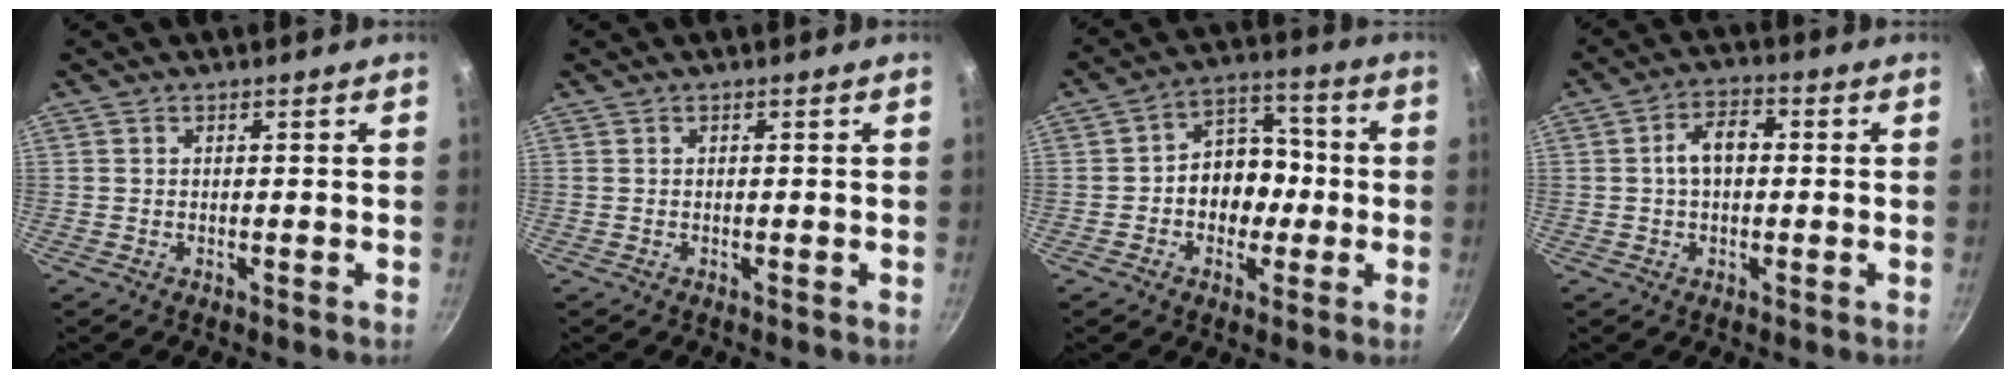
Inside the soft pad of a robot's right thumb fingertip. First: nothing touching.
{"total": 0.0}
{"total": 10.4, "force": [-1.3, 8.3, 6.1], "torque": [-0.029, 0.036, -0.033]}
{"total": 6.1, "force": [0.3, 3.8, 4.7], "torque": [-0.065, 0.021, -0.003]}